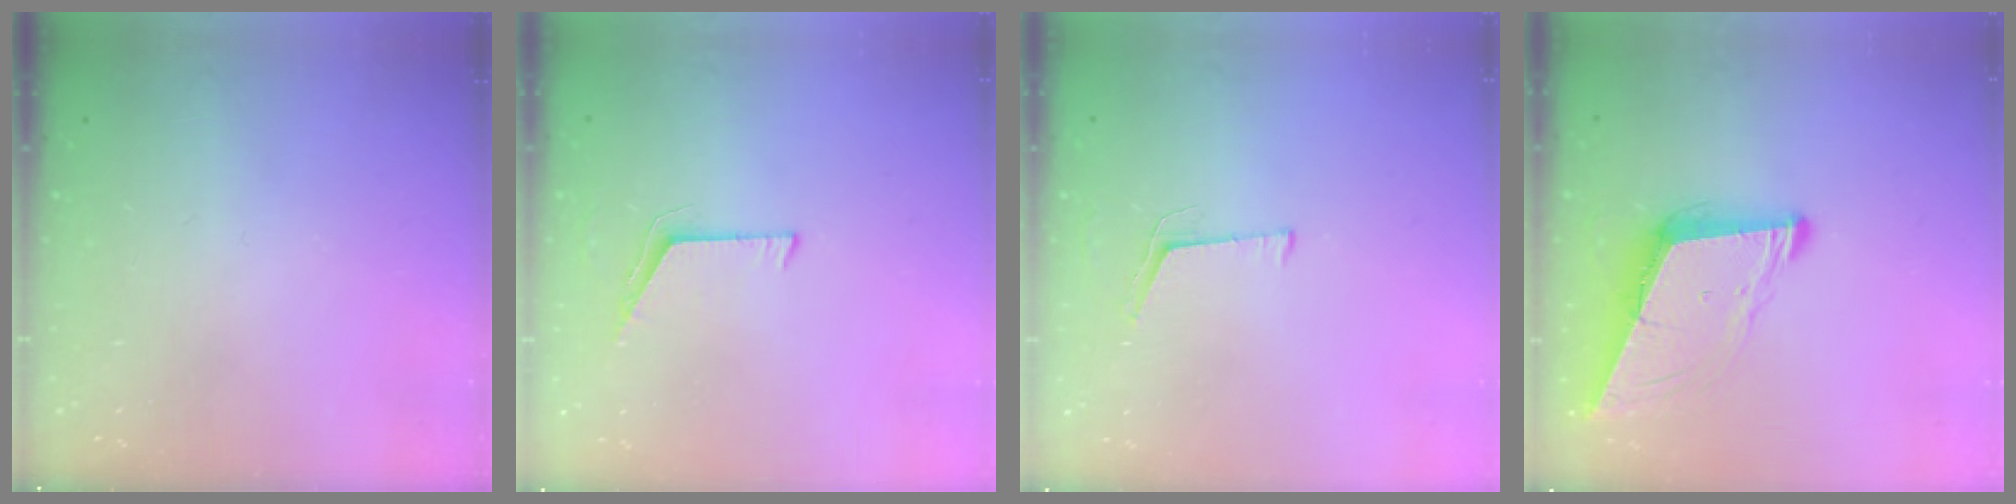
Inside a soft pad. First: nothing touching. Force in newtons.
{"total": 6.1, "press": 6.0, "slide": 0.6}
{"total": 4.2, "press": 3.5, "slide": 2.3}
{"total": 8.9, "press": 8.0, "slide": 3.7}